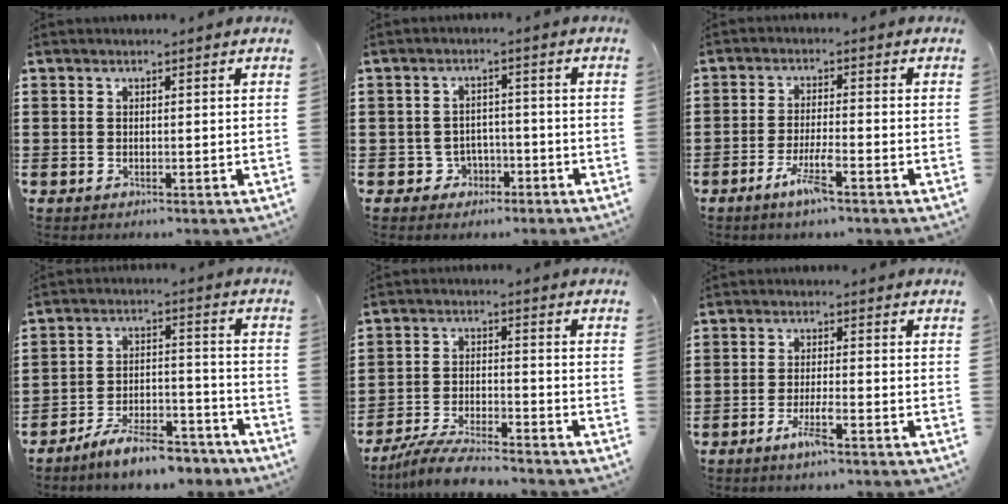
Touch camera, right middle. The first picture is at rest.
{"total": 2.8, "force": [-1.9, 2.0, 0.5], "torque": [-0.021, 0.003, -0.043]}
{"total": 4.8, "force": [-2.9, 0.5, 3.7], "torque": [-0.073, -0.004, -0.053]}
{"total": 8.4, "force": [-7.6, 1.3, 3.3], "torque": [-0.053, 0.020, -0.141]}
{"total": 6.4, "force": [-5.9, 0.5, 2.5], "torque": [-0.057, -0.006, -0.114]}
{"total": 3.7, "force": [-2.2, 0.4, 3.0], "torque": [-0.063, -0.003, -0.042]}